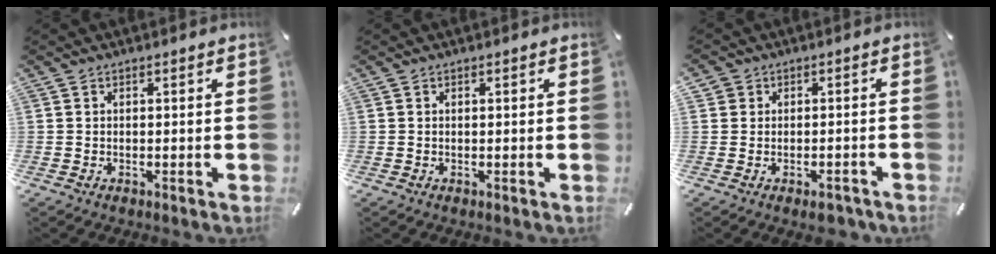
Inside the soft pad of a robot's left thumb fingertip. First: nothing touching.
{"total": 0.0}
{"total": 3.3, "force": [-1.8, 2.5, 1.2], "torque": [-0.017, 0.015, -0.032]}